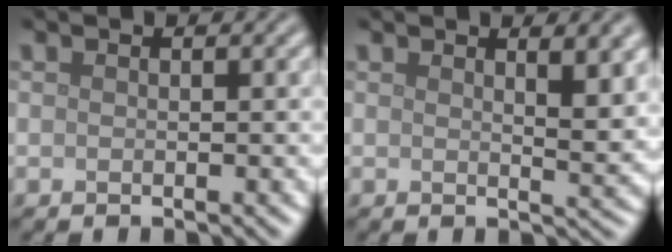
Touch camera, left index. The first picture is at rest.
{"total": 3.7, "force": [1.9, 1.1, 2.9], "torque": [-0.033, -0.004, 0.029]}